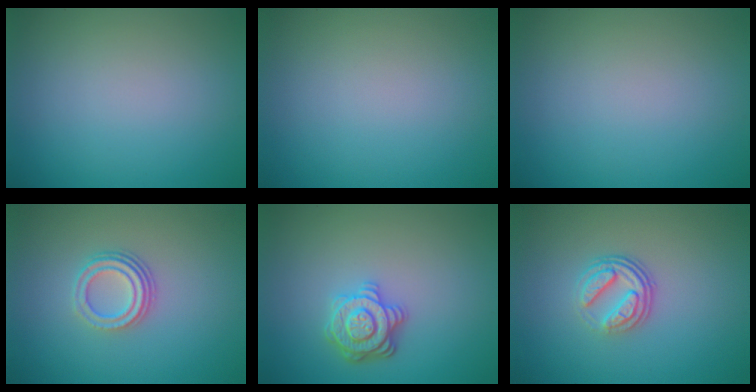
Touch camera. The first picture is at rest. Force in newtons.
{"total": 0.0}
{"total": 0.0}
{"total": 3.2, "press": 2.3, "slide": 2.3}
{"total": 3.2, "press": 3.0, "slide": 1.1}
{"total": 3.5, "press": 2.5, "slide": 2.5}